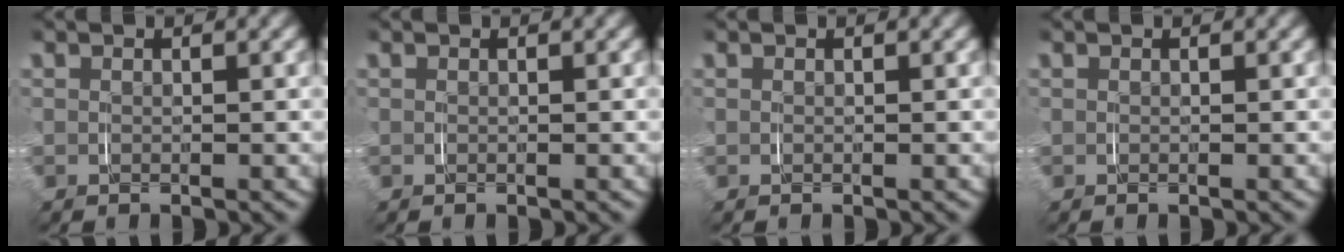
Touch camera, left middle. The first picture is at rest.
{"total": 0.0}
{"total": 0.0}
{"total": 0.0}